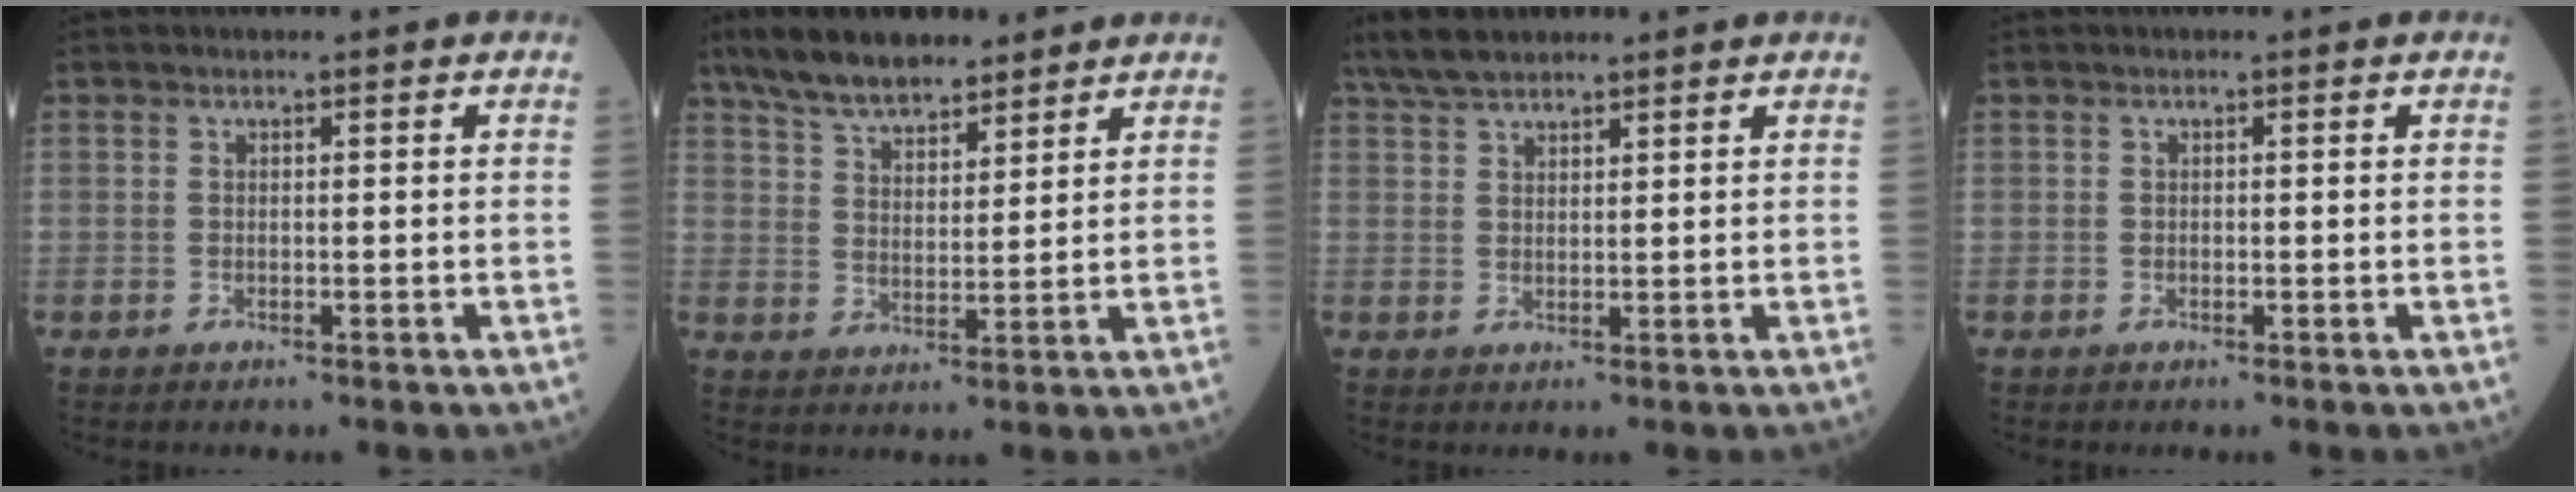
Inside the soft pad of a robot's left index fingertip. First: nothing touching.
{"total": 10.2, "force": [8.4, 3.1, 4.8], "torque": [-0.088, 0.020, 0.152]}
{"total": 5.8, "force": [5.0, 1.3, 2.5], "torque": [-0.056, 0.026, 0.096]}
{"total": 0.0}